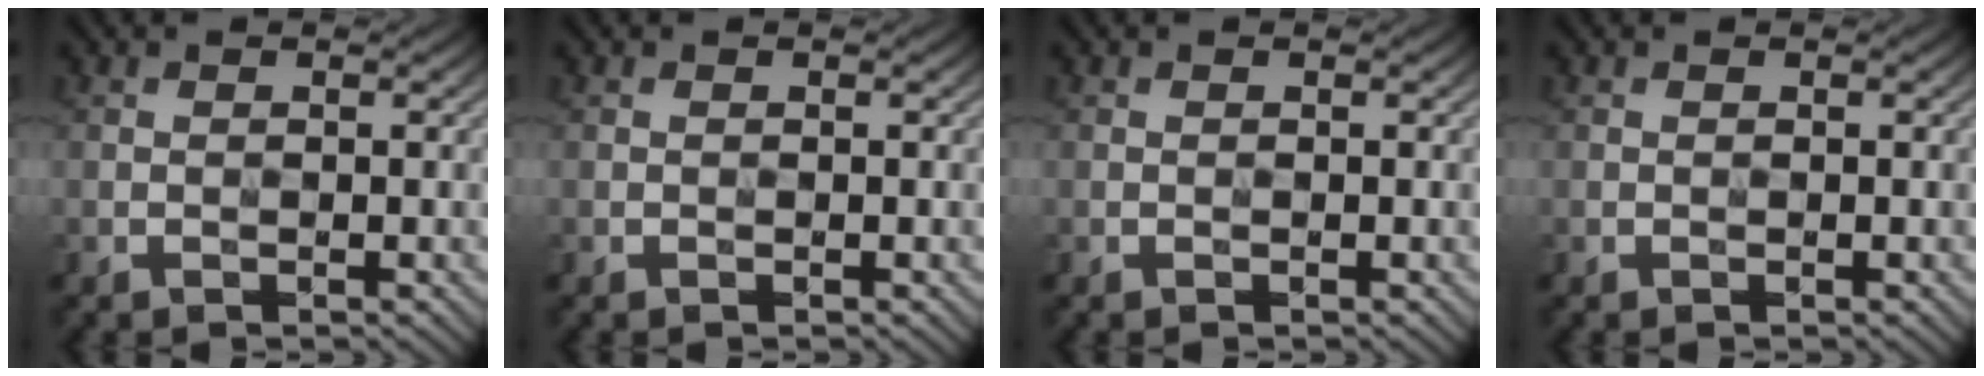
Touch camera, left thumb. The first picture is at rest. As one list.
[{"total": 0.0}, {"total": 0.0}, {"total": 0.0}]